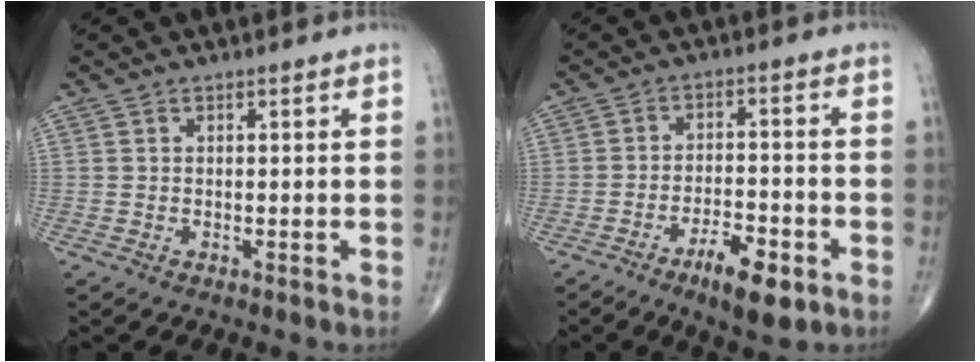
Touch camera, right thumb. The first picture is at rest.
{"total": 8.6, "force": [-4.8, 2.9, 6.6], "torque": [-0.106, 0.023, -0.073]}